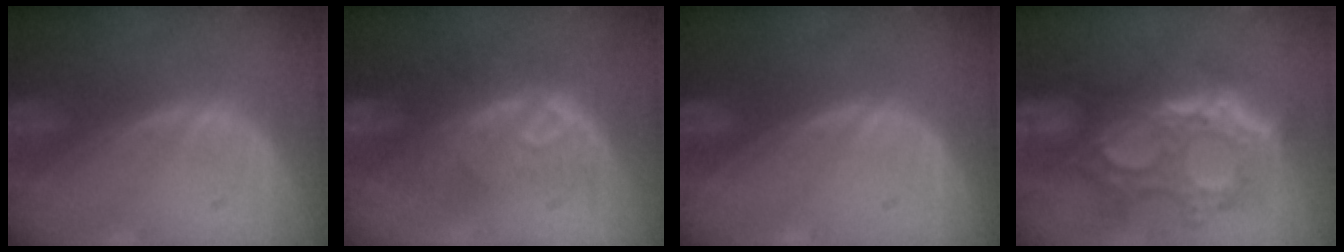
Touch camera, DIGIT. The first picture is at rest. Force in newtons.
{"total": 8.0, "press": 7.9, "slide": 1.7}
{"total": 0.0}
{"total": 11.9, "press": 10.6, "slide": 5.2}